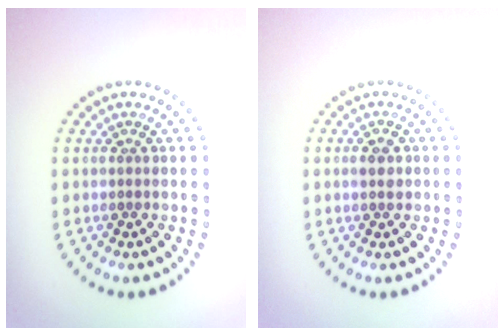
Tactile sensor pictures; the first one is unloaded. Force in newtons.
{"total": 1.9, "press": 1.9, "slide": 0.1}